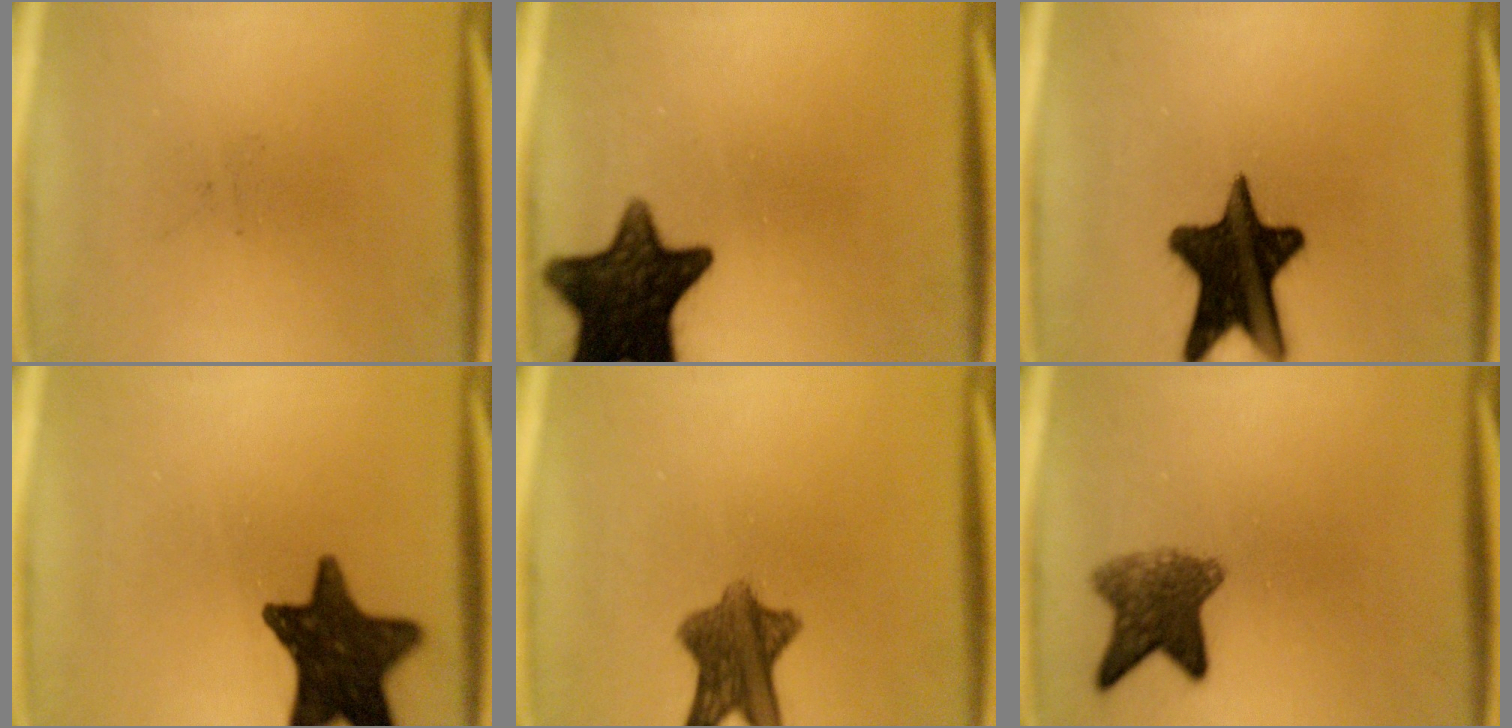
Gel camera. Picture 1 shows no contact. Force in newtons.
{"total": 15.0}
{"total": 17.0}
{"total": 14.7}
{"total": 8.4}
{"total": 6.5}